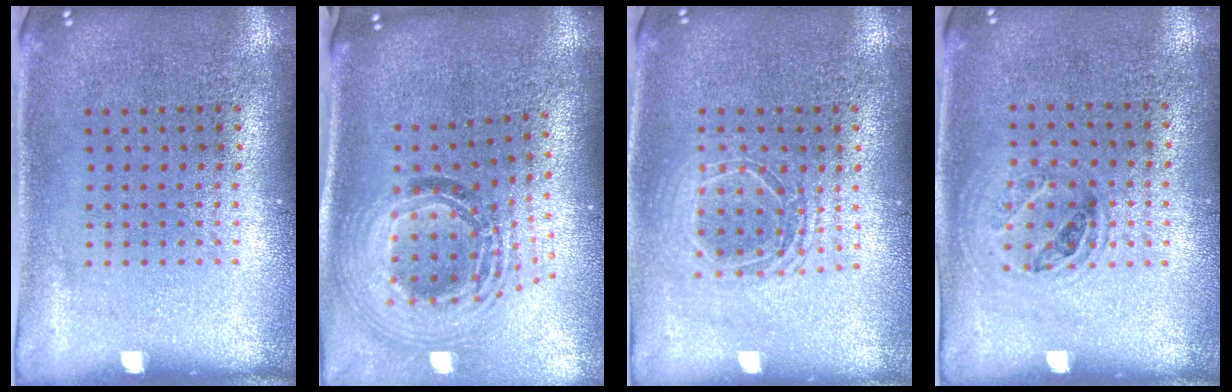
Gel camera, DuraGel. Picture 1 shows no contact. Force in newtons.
{"total": 2.0, "press": 1.6, "slide": 1.2}
{"total": 1.6, "press": 1.3, "slide": 0.8}
{"total": 0.9, "press": 0.8, "slide": 0.4}